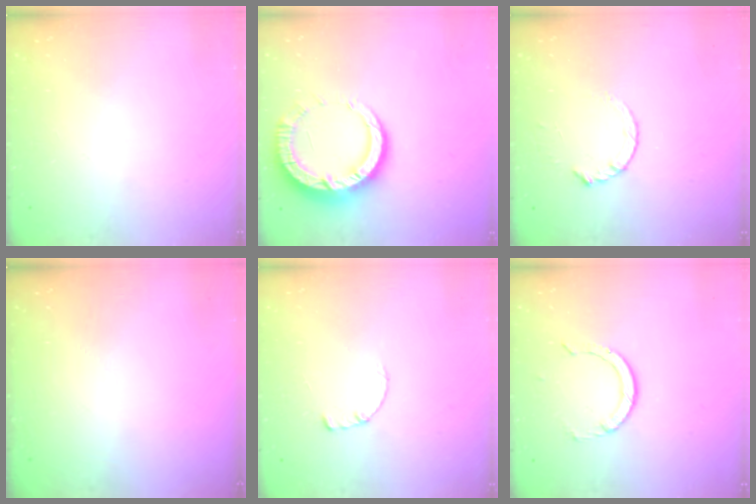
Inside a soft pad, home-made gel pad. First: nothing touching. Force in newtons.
{"total": 11.3, "press": 11.2, "slide": 1.2}
{"total": 4.2, "press": 4.2, "slide": 0.5}
{"total": 0.0}
{"total": 0.7, "press": 0.7, "slide": 0.2}
{"total": 1.7, "press": 1.7, "slide": 0.1}